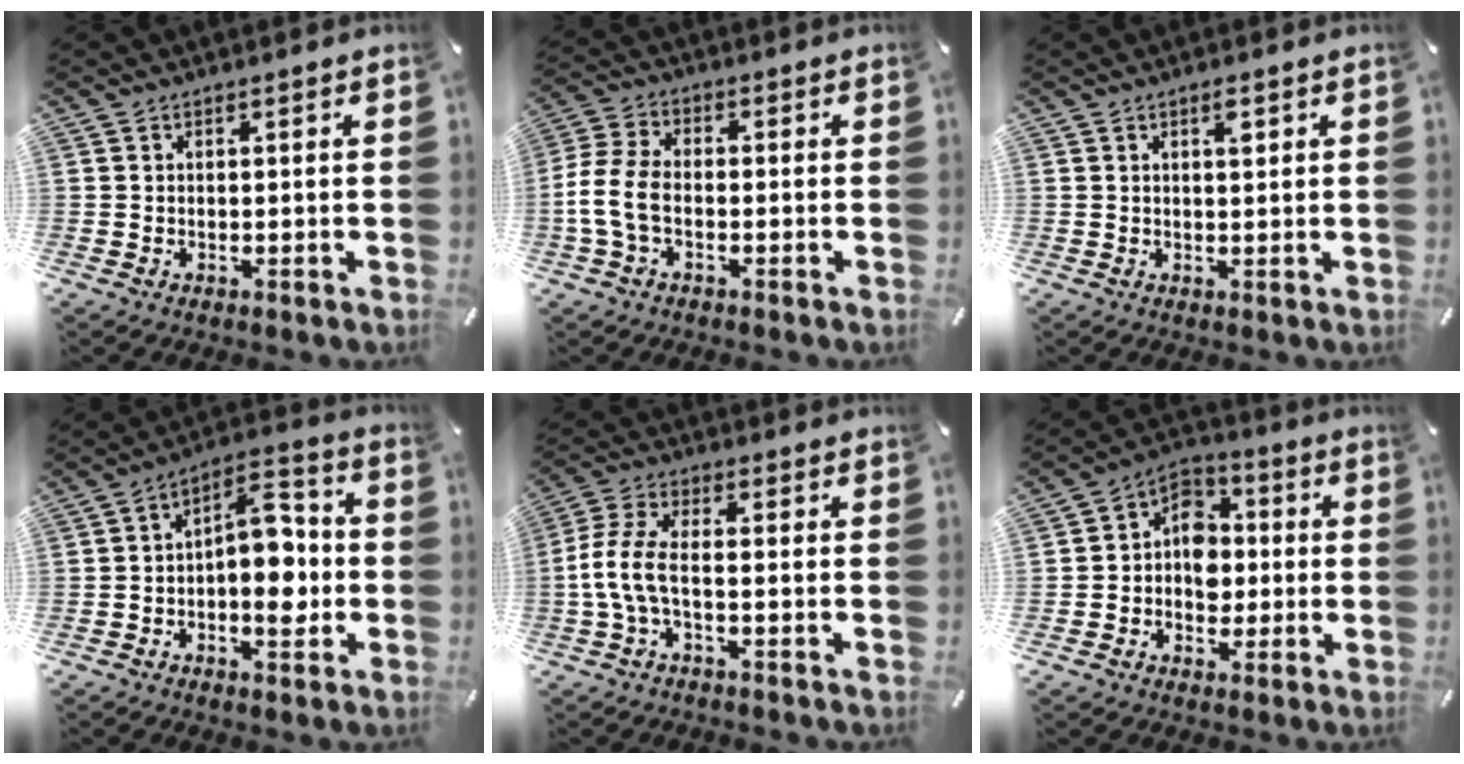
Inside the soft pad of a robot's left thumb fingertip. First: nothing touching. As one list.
[{"total": 8.1, "force": [-2.4, 5.0, 6.0], "torque": [-0.142, 0.002, -0.046]}, {"total": 2.1, "force": [0.9, 0.7, 1.7], "torque": [-0.028, -0.001, 0.013]}, {"total": 12.0, "force": [-2.0, 7.1, 9.4], "torque": [-0.122, 0.003, -0.033]}, {"total": 8.0, "force": [-2.4, 3.4, 6.9], "torque": [-0.154, -0.004, -0.047]}, {"total": 9.3, "force": [-1.6, 8.3, 4.0], "torque": [-0.063, 0.013, -0.030]}]